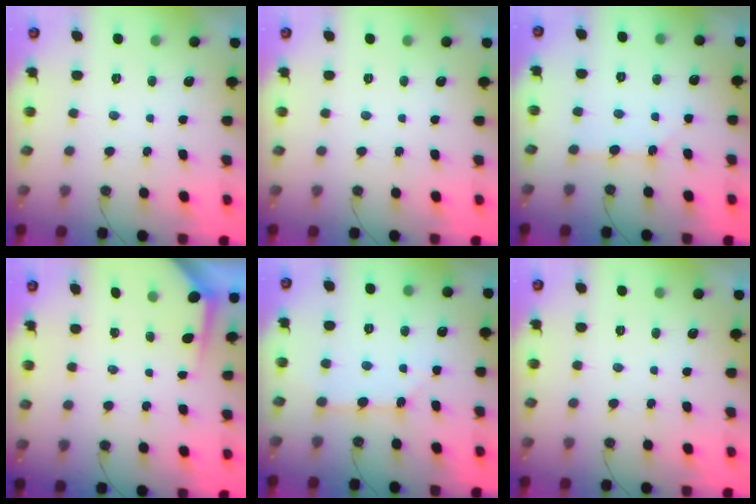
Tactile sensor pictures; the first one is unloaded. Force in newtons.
{"total": 0.0}
{"total": 1.3, "press": 1.3, "slide": 0.2}
{"total": 3.7, "press": 3.7, "slide": 0.4}
{"total": 2.3, "press": 2.3, "slide": 0.3}
{"total": 0.0}